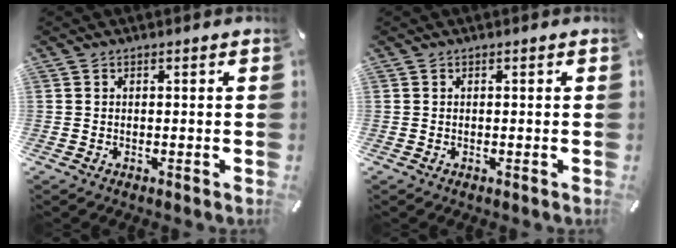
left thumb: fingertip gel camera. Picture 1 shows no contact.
{"total": 0.0}